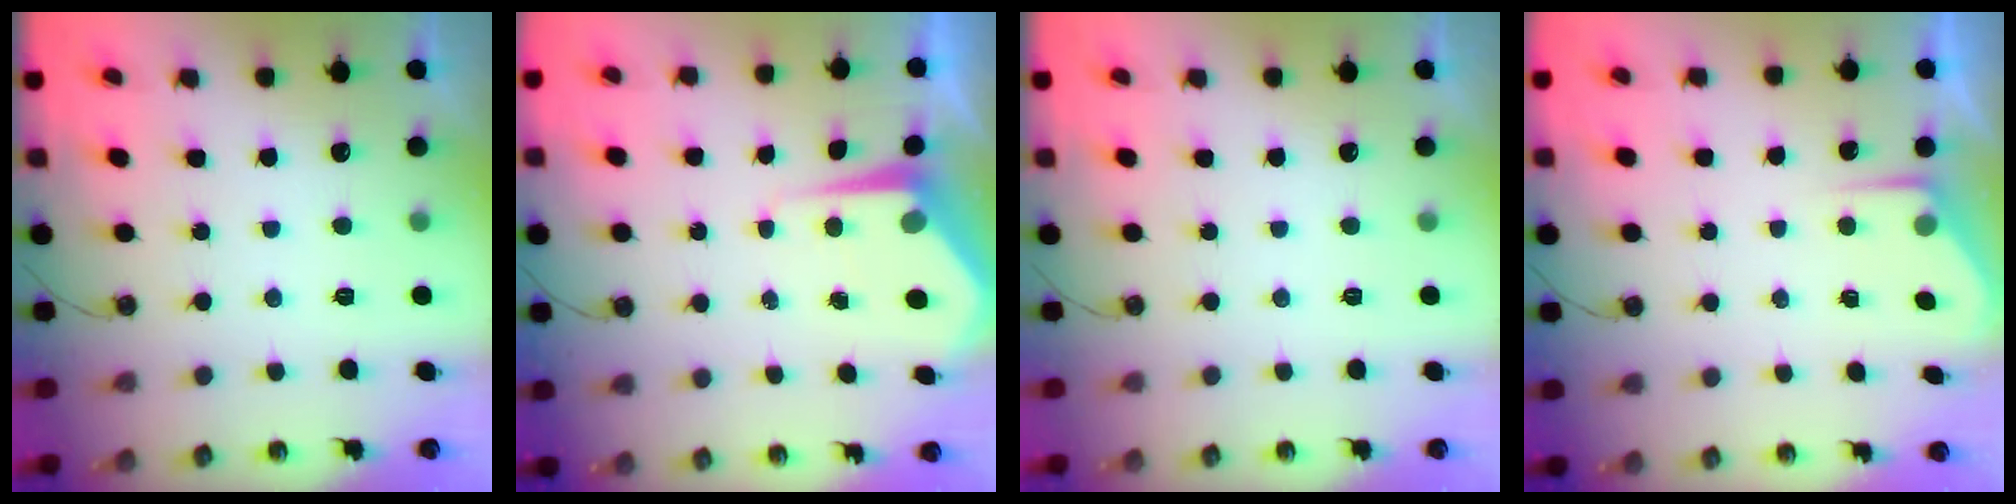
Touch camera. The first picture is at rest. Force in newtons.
{"total": 5.7, "press": 5.7, "slide": 0.3}
{"total": 0.0}
{"total": 3.2, "press": 3.2, "slide": 0.5}